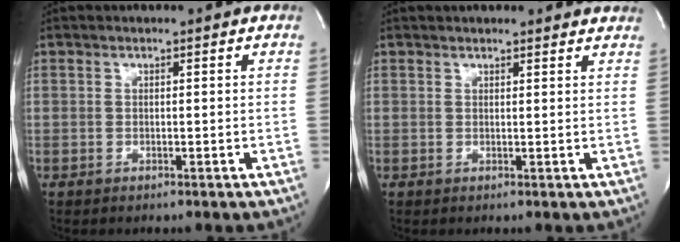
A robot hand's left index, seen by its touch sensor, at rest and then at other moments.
{"total": 9.2, "force": [8.6, 1.9, 2.6], "torque": [-0.022, 0.018, 0.086]}